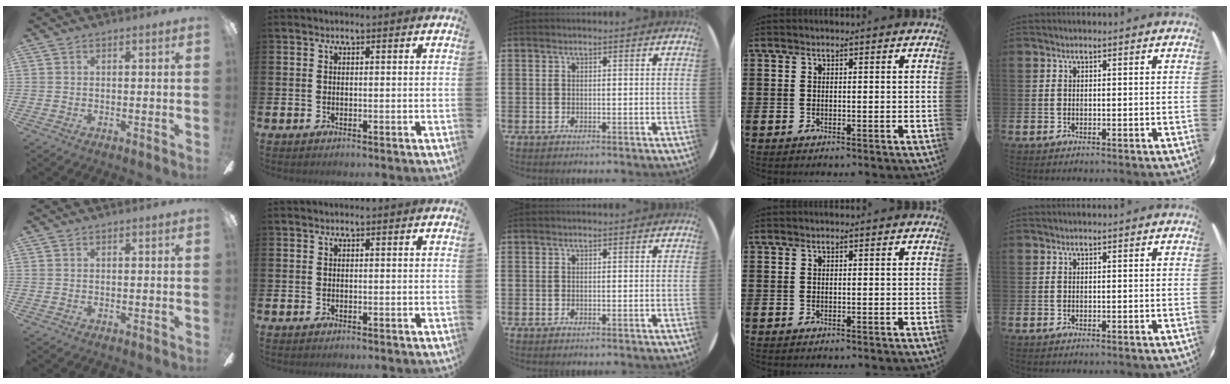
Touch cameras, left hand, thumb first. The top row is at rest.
{}